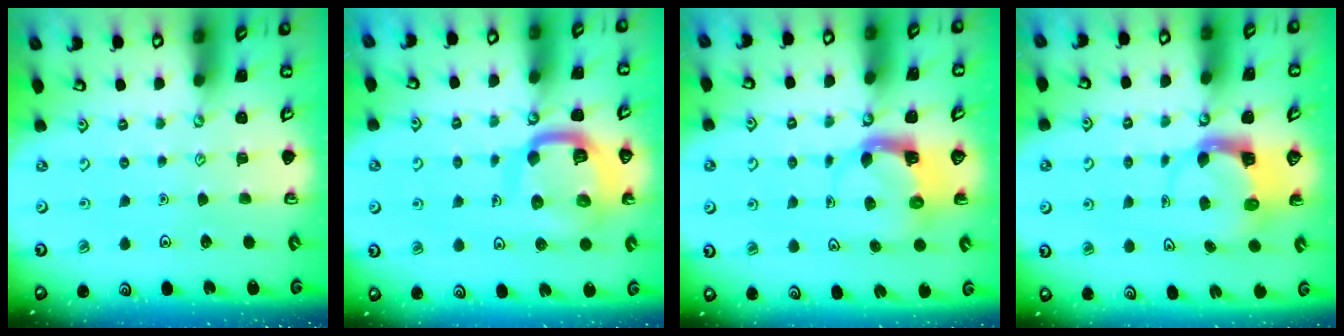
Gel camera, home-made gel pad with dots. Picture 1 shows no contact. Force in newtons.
{"total": 13.4, "press": 13.4, "slide": 1.5}
{"total": 4.0, "press": 3.9, "slide": 0.6}
{"total": 3.6, "press": 3.6, "slide": 0.6}